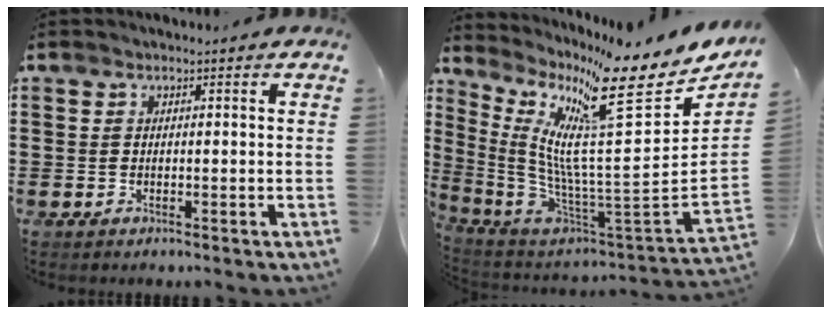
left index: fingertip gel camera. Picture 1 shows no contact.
{"total": 18.5, "force": [10.4, 3.3, 15.0], "torque": [-0.305, -0.084, 0.160]}